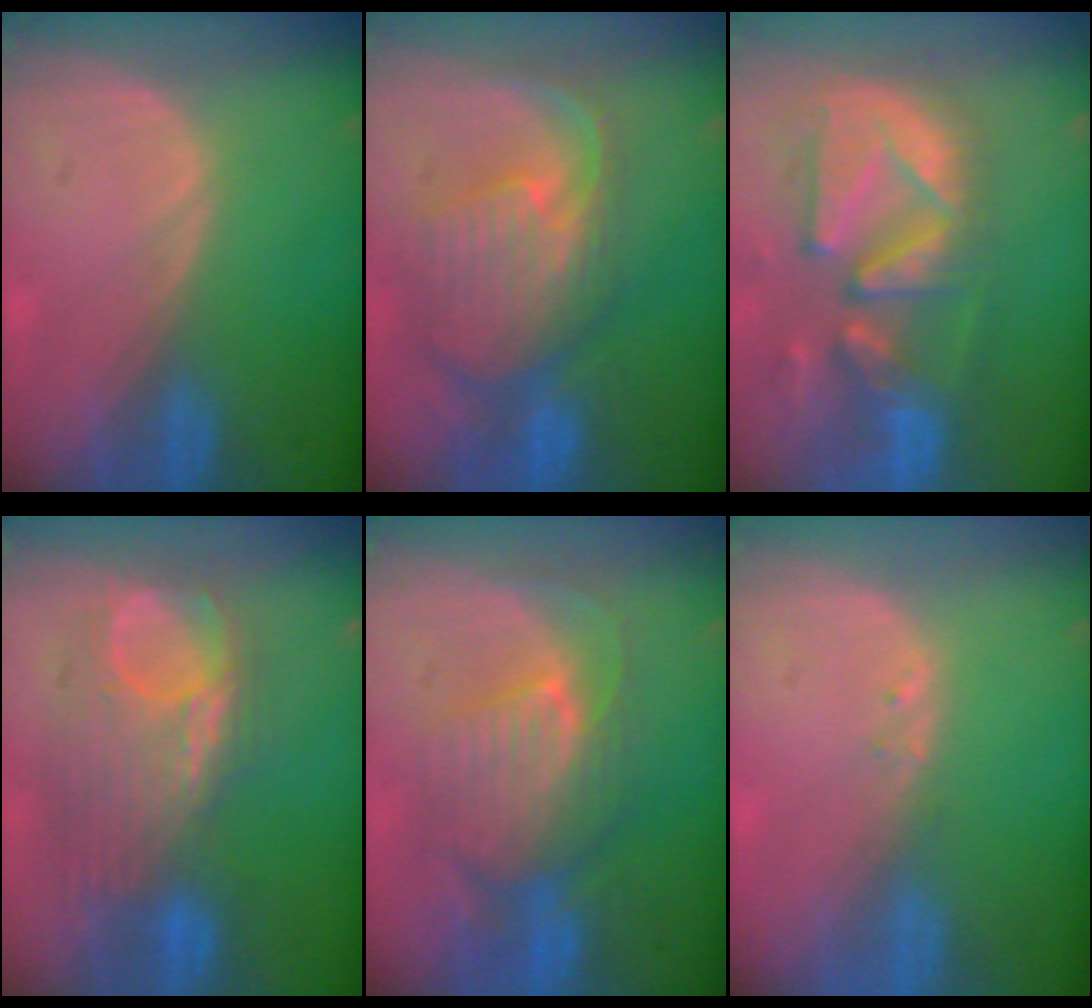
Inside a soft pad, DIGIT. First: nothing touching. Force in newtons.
{"total": 10.9, "press": 9.6, "slide": 5.3}
{"total": 13.0, "press": 11.3, "slide": 6.5}
{"total": 9.6, "press": 9.4, "slide": 2.1}
{"total": 9.1, "press": 8.7, "slide": 2.6}
{"total": 0.6, "press": 0.6, "slide": 0.1}